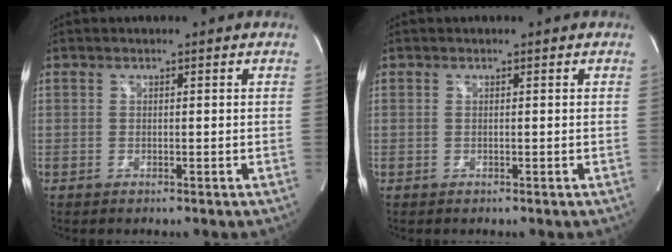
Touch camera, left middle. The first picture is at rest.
{"total": 0.0}